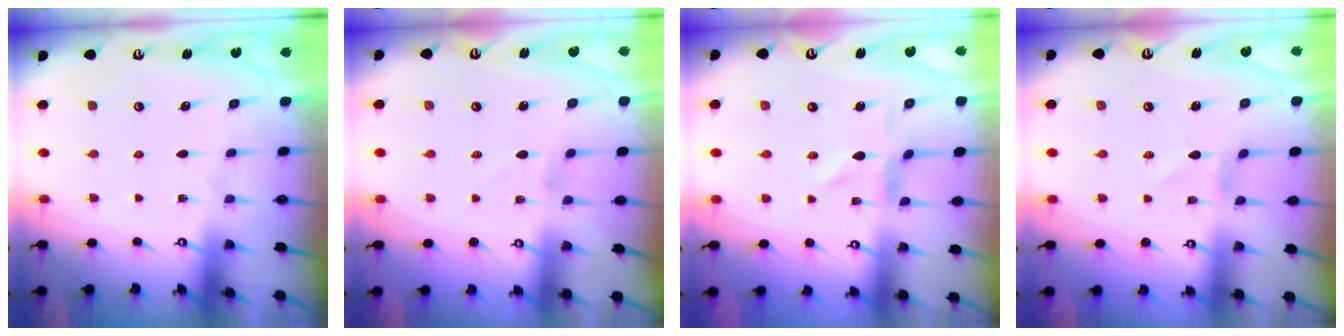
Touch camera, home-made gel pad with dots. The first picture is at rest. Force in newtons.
{"total": 1.3, "press": 1.3, "slide": 0.1}
{"total": 0.8, "press": 0.8, "slide": 0.2}
{"total": 0.0}